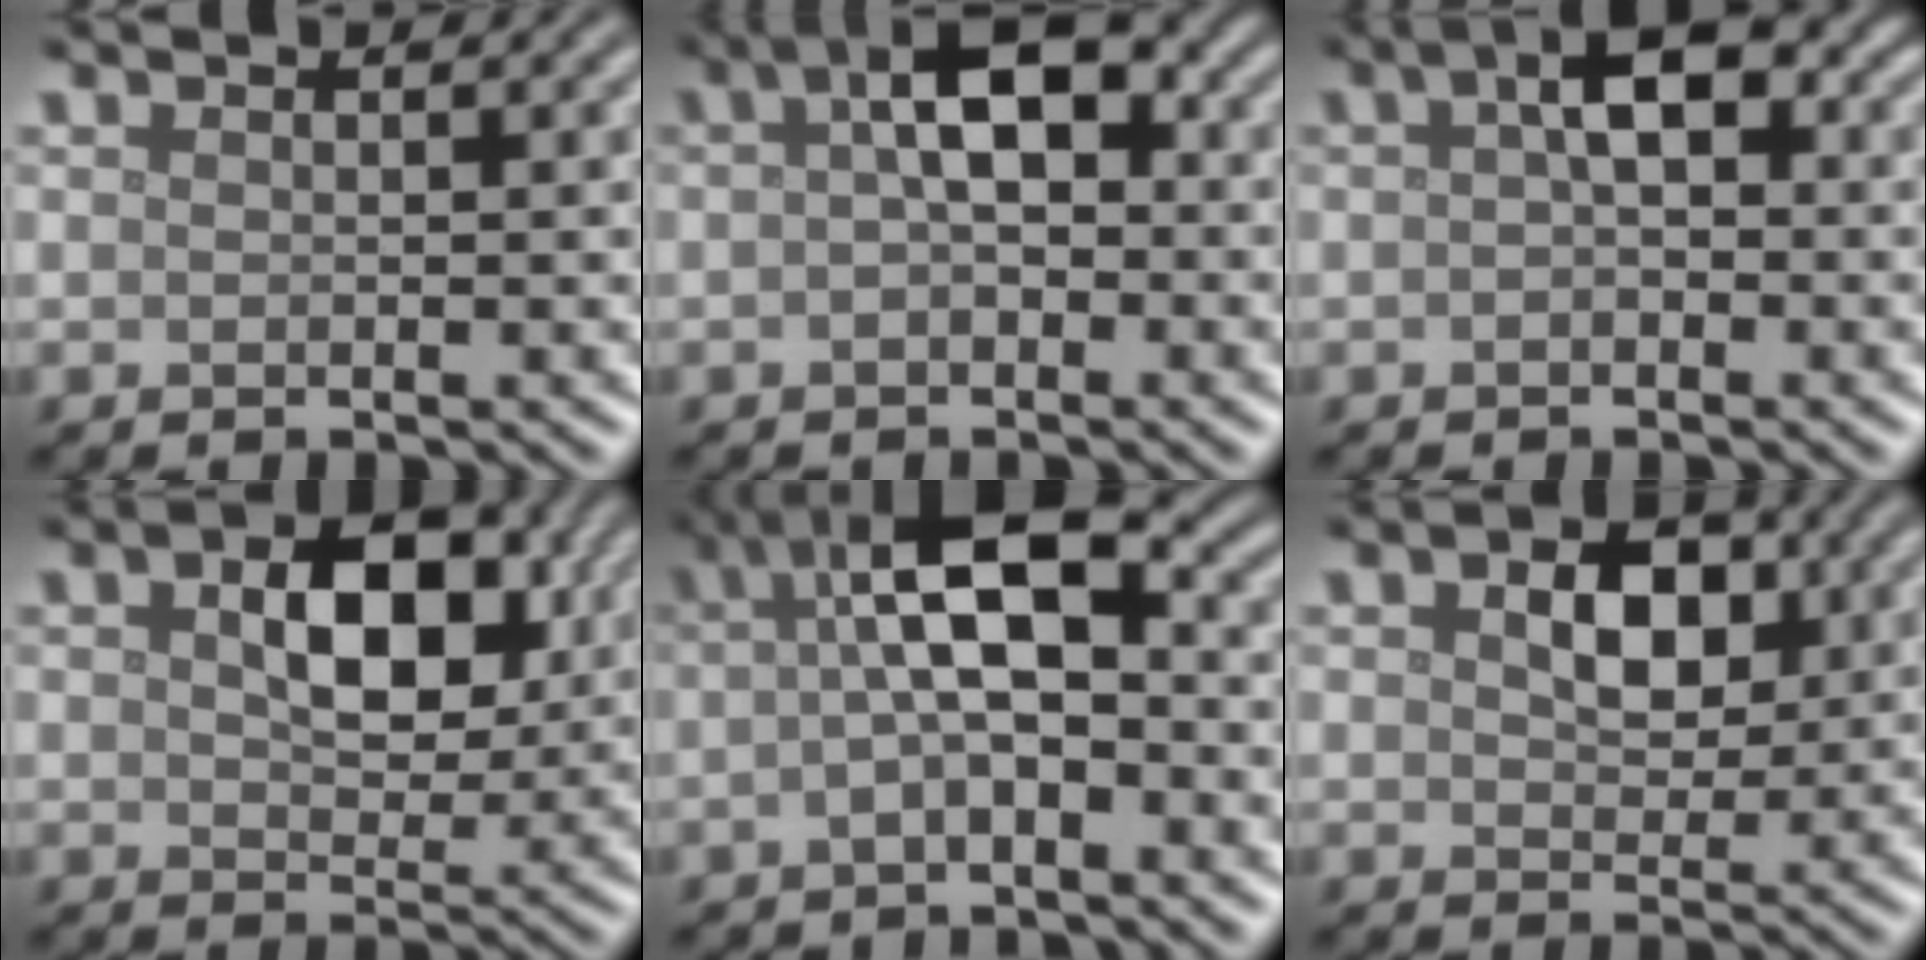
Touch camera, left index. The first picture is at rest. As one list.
[{"total": 4.9, "force": [0.7, 2.4, 4.2], "torque": [-0.059, 0.017, -0.001]}, {"total": 3.7, "force": [0.6, 1.8, 3.1], "torque": [-0.040, 0.012, -0.002]}, {"total": 6.6, "force": [1.3, 4.1, 5.0], "torque": [-0.083, -0.002, 0.017]}, {"total": 7.0, "force": [0.4, 2.7, 6.4], "torque": [-0.115, 0.019, -0.007]}, {"total": 4.3, "force": [1.0, 2.9, 3.0], "torque": [-0.054, 0.001, 0.010]}]